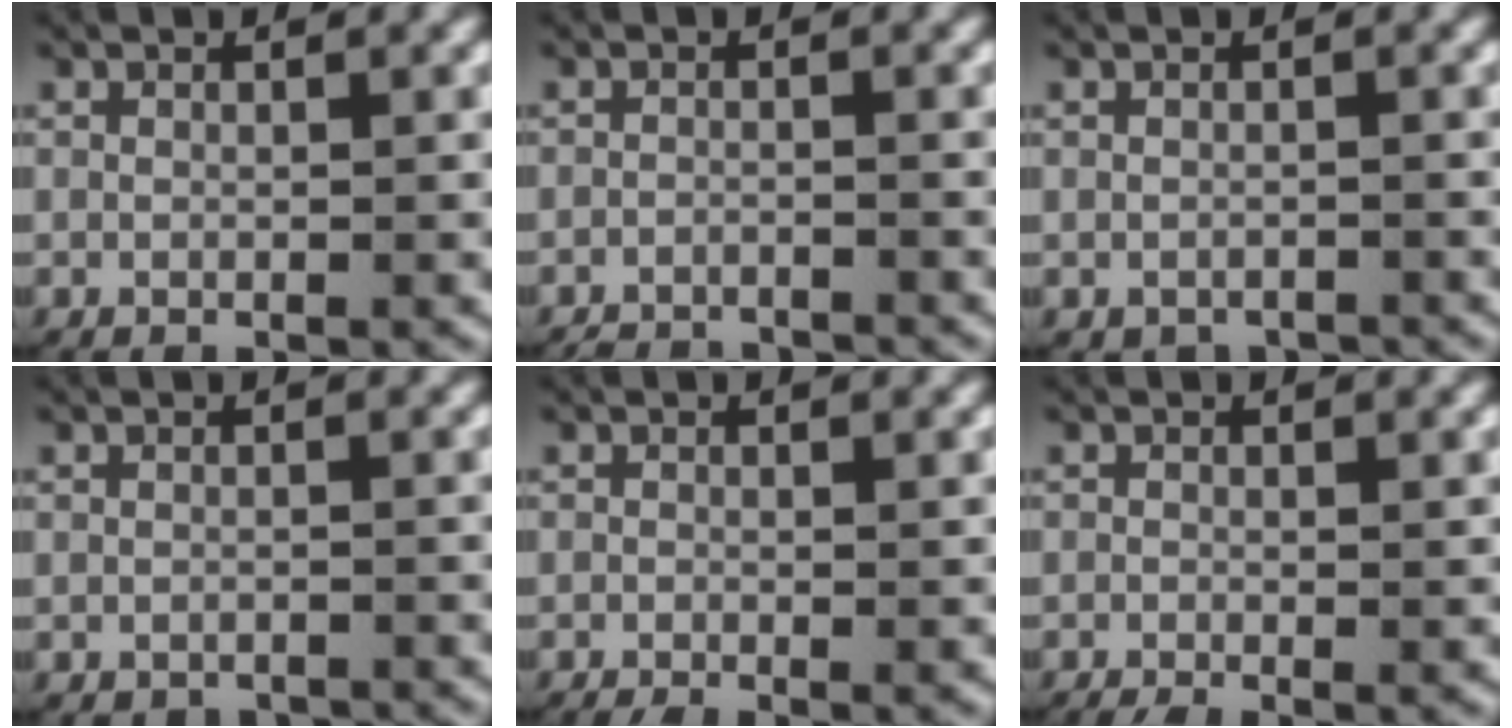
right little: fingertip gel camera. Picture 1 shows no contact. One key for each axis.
{"total": 2.7, "fx": -2.6, "fy": 0.4, "fz": 0.2, "tx": -0.008, "ty": -0.012, "tz": -0.042}
{"total": 1.4, "fx": -1.0, "fy": 0.9, "fz": 0.2, "tx": -0.003, "ty": -0.006, "tz": -0.014}
{"total": 0.9, "fx": -0.8, "fy": 0.4, "fz": 0.0, "tx": -0.004, "ty": -0.006, "tz": -0.009}
{"total": 1.2, "fx": -0.9, "fy": 0.3, "fz": 0.7, "tx": -0.011, "ty": -0.008, "tz": -0.014}
{"total": 1.5, "fx": -1.2, "fy": 0.5, "fz": 0.9, "tx": -0.014, "ty": -0.010, "tz": -0.017}